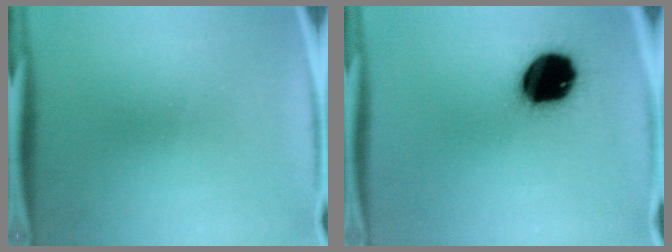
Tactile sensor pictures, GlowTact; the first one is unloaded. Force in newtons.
{"total": 19.7}